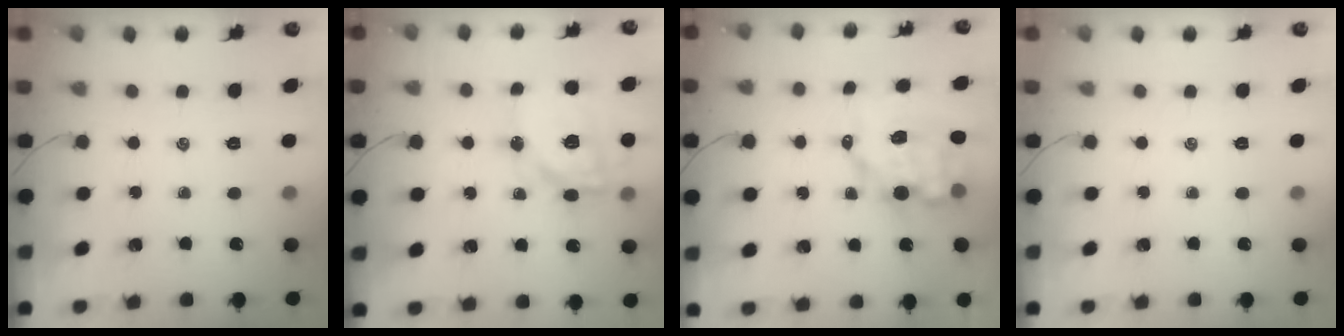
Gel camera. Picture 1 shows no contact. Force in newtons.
{"total": 17.7, "press": 17.3, "slide": 3.9}
{"total": 9.2, "press": 9.0, "slide": 1.9}
{"total": 0.0}